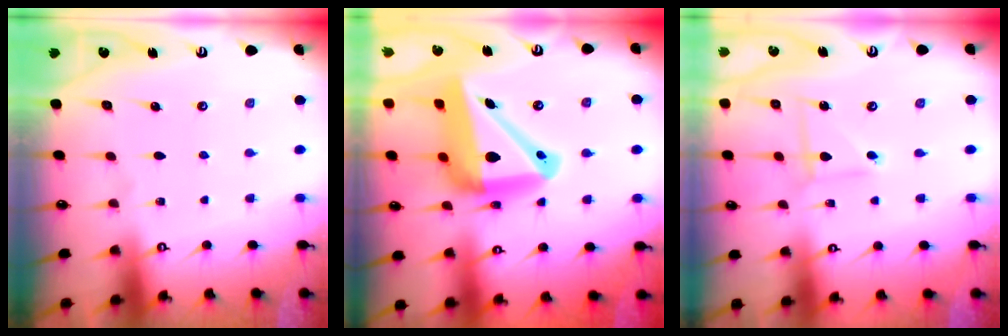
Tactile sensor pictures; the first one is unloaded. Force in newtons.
{"total": 19.5, "press": 19.3, "slide": 2.6}
{"total": 1.8, "press": 1.8, "slide": 0.2}